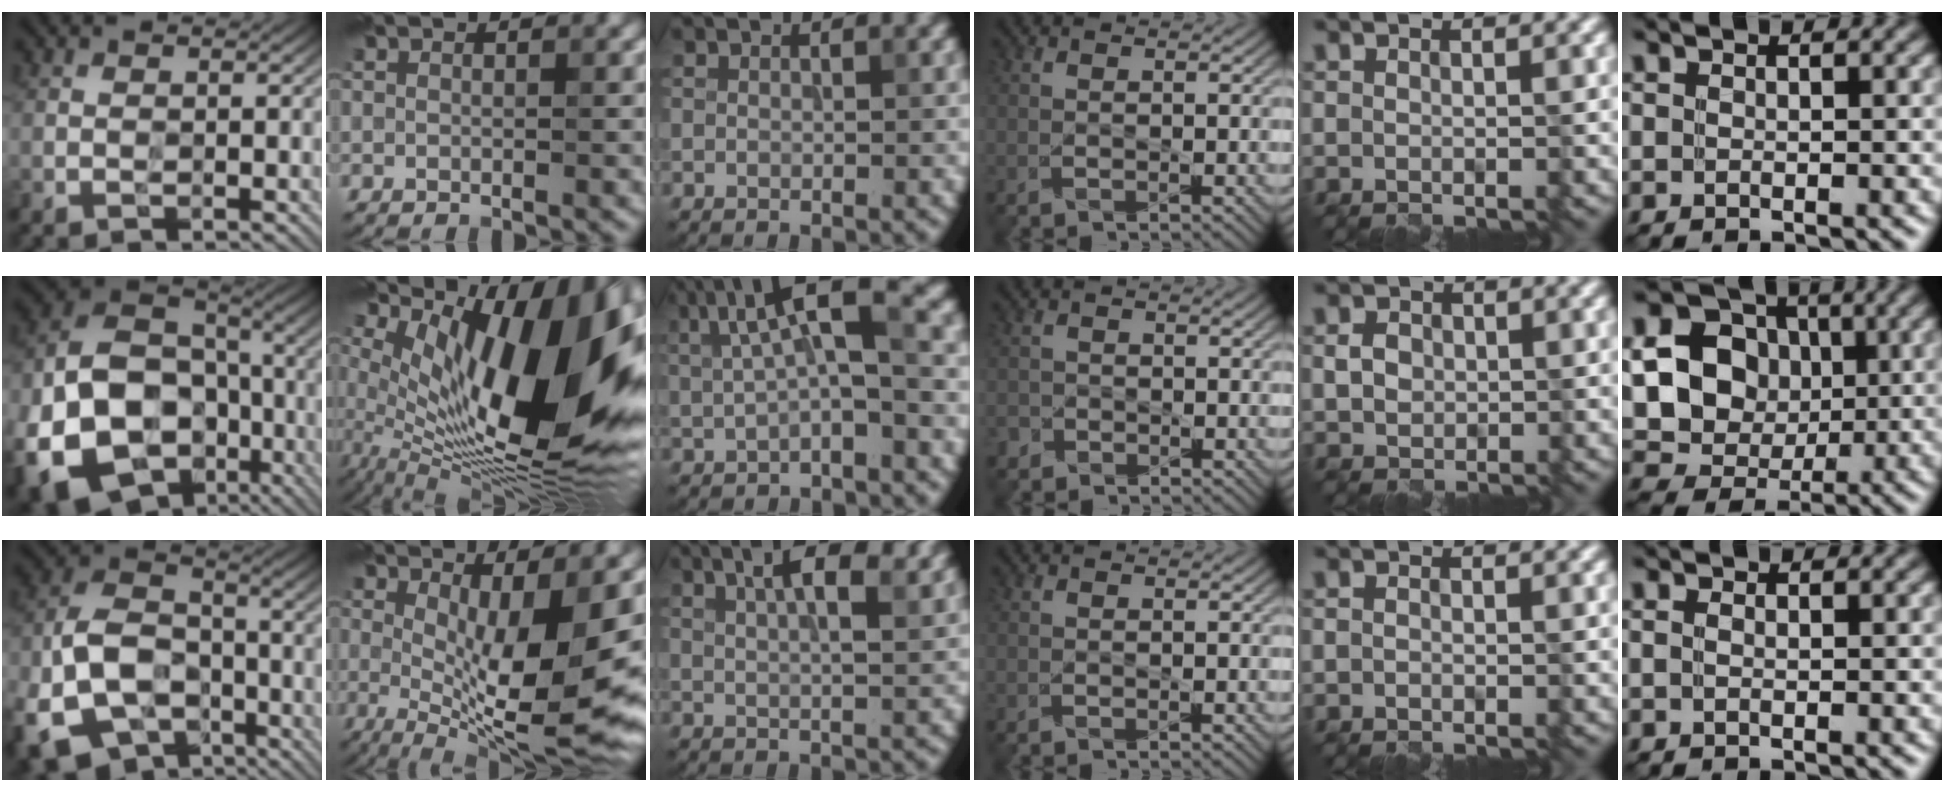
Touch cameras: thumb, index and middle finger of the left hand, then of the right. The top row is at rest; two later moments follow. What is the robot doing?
{"motion": "wipe", "object": "plastic plate"}